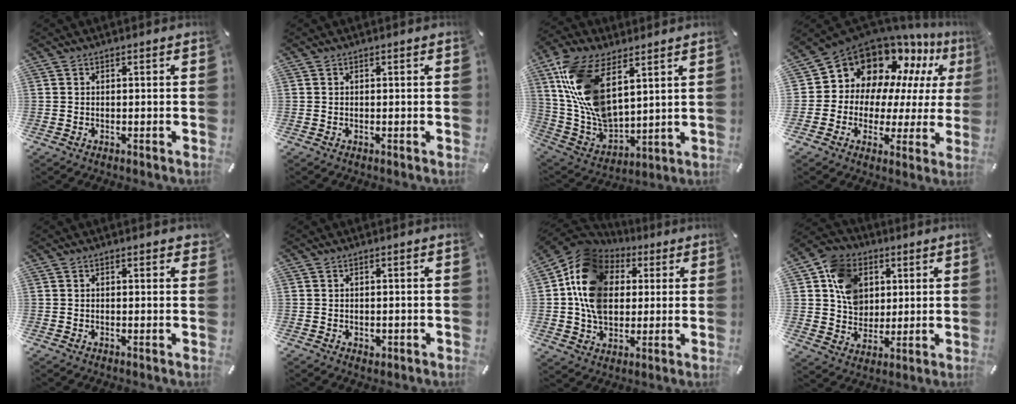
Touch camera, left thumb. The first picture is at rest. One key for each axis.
{"total": 0.0}
{"total": 16.3, "fx": 7.7, "fy": 9.1, "fz": 11.1, "tx": -0.266, "ty": -0.030, "tz": 0.142}
{"total": 13.9, "fx": 9.7, "fy": 9.5, "fz": 2.9, "tx": -0.069, "ty": -0.093, "tz": 0.182}
{"total": 1.1, "fx": 0.5, "fy": 0.5, "fz": 0.8, "tx": -0.009, "ty": 0.000, "tz": 0.007}
{"total": 1.0, "fx": -0.1, "fy": 0.9, "fz": 0.5, "tx": -0.009, "ty": 0.003, "tz": -0.003}
{"total": 15.0, "fx": 2.1, "fy": 12.5, "fz": 7.9, "tx": -0.181, "ty": 0.001, "tz": 0.034}
{"total": 11.7, "fx": 3.3, "fy": 10.1, "fz": 5.0, "tx": -0.098, "ty": 0.004, "tz": 0.070}